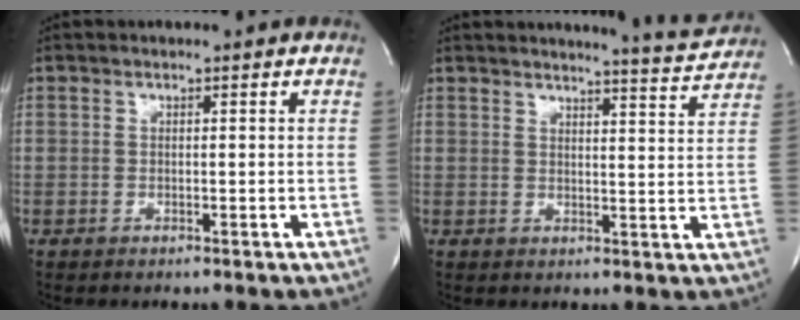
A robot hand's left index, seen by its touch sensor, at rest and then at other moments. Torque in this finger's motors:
{"motor_torque": [0.88, -0.91, 0.26, 0.01]}